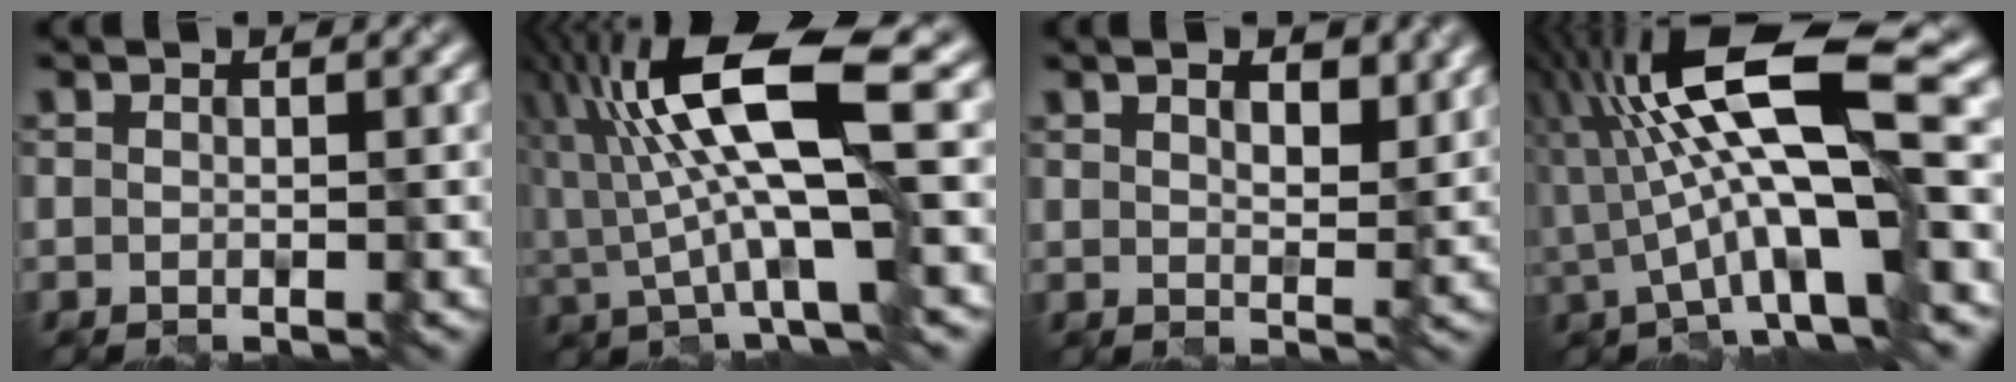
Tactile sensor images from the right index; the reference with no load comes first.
{"total": 10.4, "force": [1.7, 2.4, 9.9], "torque": [-0.182, 0.007, 0.034]}
{"total": 3.0, "force": [2.0, 1.2, 1.9], "torque": [-0.031, -0.003, 0.038]}
{"total": 11.3, "force": [1.0, 2.9, 10.9], "torque": [-0.190, 0.022, 0.012]}